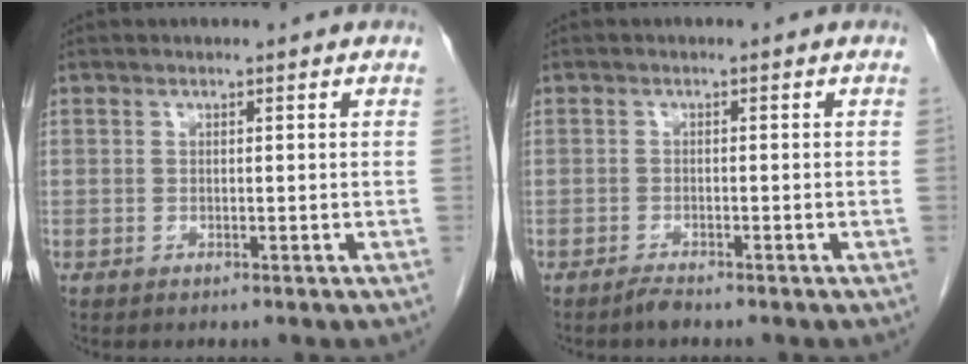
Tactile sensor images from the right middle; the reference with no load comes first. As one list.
[{"total": 1.3, "force": [-1.2, 0.0, 0.5], "torque": [-0.014, -0.003, -0.021]}]